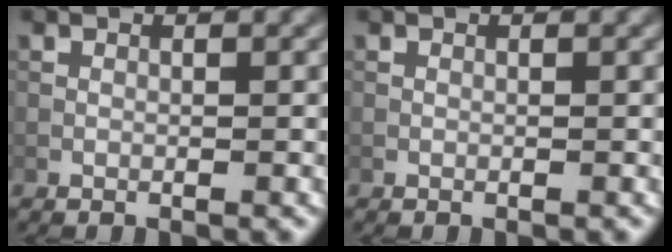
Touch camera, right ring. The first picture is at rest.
{"total": 0.0}